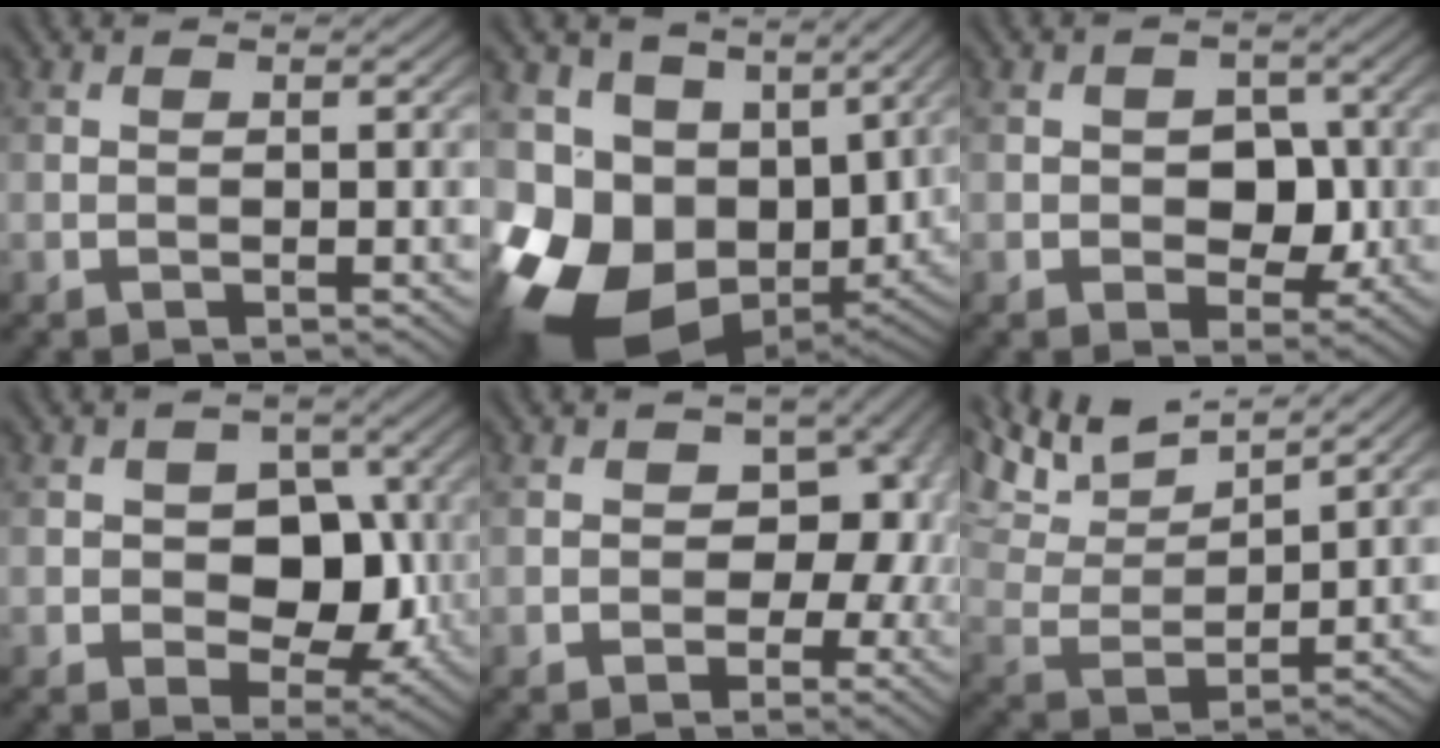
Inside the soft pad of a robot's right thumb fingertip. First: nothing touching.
{"total": 16.4, "force": [-1.6, 12.6, 10.3], "torque": [-0.234, -0.043, 0.004]}
{"total": 4.6, "force": [-0.6, 3.4, 3.0], "torque": [-0.044, -0.004, -0.016]}
{"total": 7.8, "force": [-0.6, 5.7, 5.3], "torque": [-0.077, -0.007, -0.017]}
{"total": 10.0, "force": [-0.6, 7.8, 6.2], "torque": [-0.056, 0.008, -0.022]}
{"total": 10.4, "force": [8.2, 2.6, 5.8], "torque": [-0.139, 0.005, 0.144]}